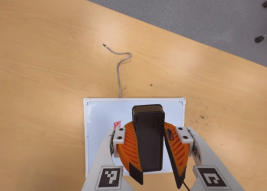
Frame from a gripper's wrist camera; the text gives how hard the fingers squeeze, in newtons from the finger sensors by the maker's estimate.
{"total": 10.8, "left": 10.6, "right": 10.9}